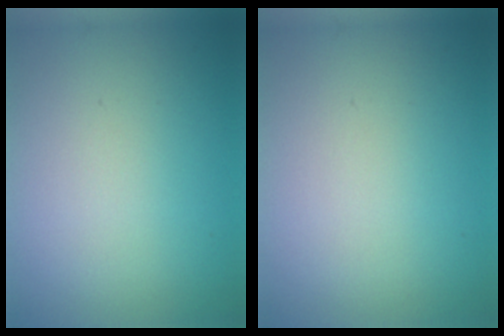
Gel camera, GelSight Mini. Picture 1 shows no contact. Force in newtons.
{"total": 0.0}